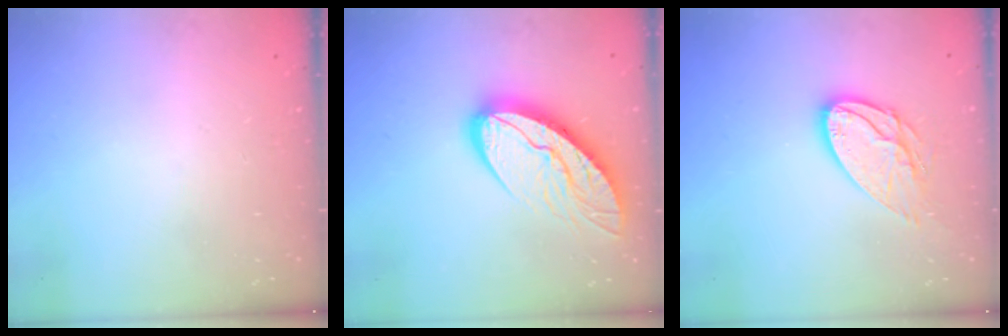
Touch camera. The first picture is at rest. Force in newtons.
{"total": 13.5, "press": 13.5, "slide": 1.1}
{"total": 12.9, "press": 12.9, "slide": 1.0}